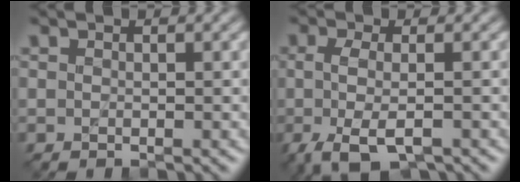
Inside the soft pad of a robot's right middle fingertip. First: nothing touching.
{"total": 4.7, "force": [-1.9, 2.0, 3.8], "torque": [-0.088, -0.004, -0.036]}